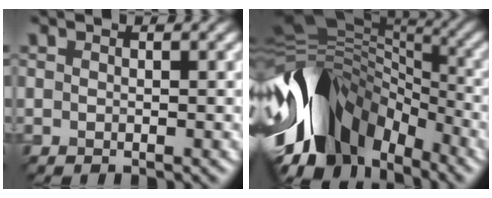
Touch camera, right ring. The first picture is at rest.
{"total": 11.8, "force": [-4.0, 7.7, 8.1], "torque": [-0.165, 0.024, -0.090]}